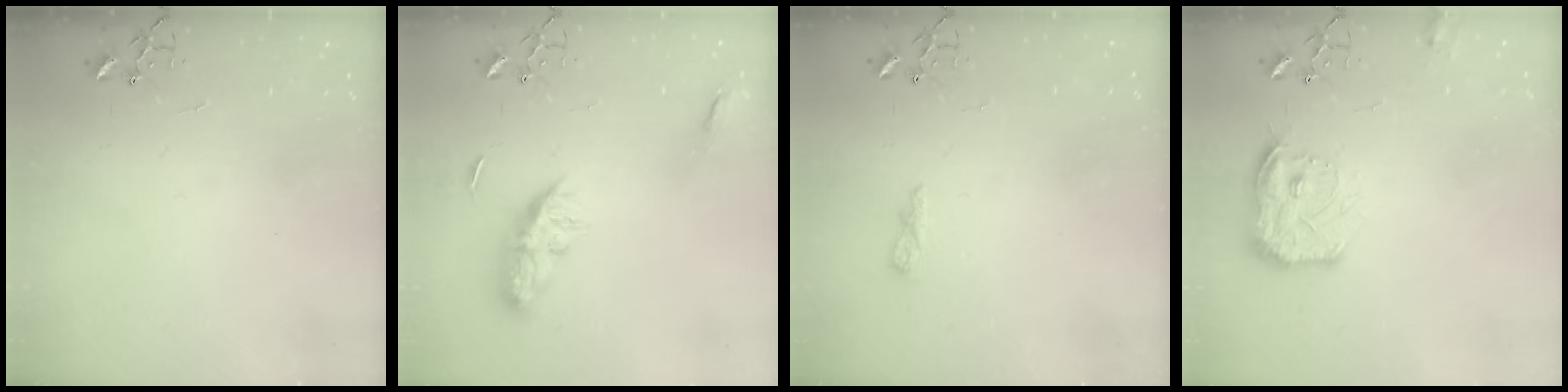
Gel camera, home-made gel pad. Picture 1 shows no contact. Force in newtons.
{"total": 9.0, "press": 9.0, "slide": 0.1}
{"total": 6.2, "press": 6.1, "slide": 0.7}
{"total": 13.9, "press": 13.9, "slide": 0.8}